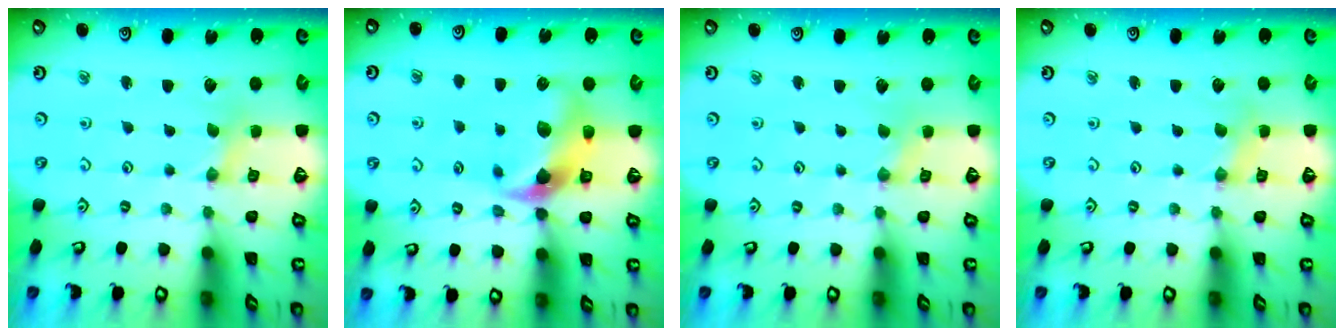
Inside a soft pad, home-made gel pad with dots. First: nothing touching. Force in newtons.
{"total": 10.4, "press": 10.3, "slide": 1.2}
{"total": 0.0}
{"total": 1.3, "press": 1.2, "slide": 0.3}